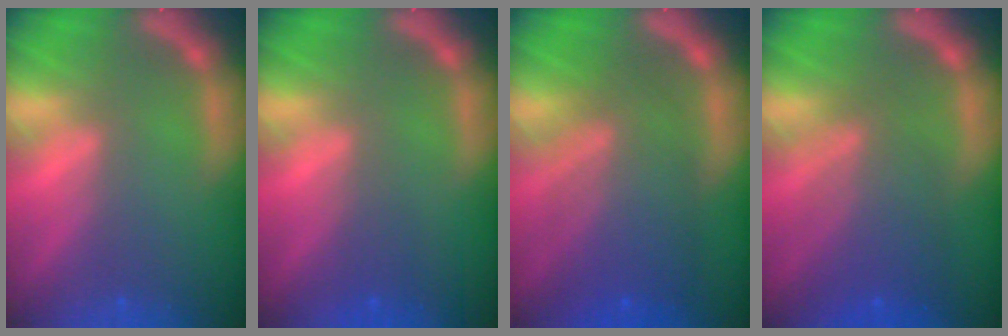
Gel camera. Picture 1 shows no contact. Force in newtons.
{"total": 1.5}
{"total": 8.1}
{"total": 6.0}